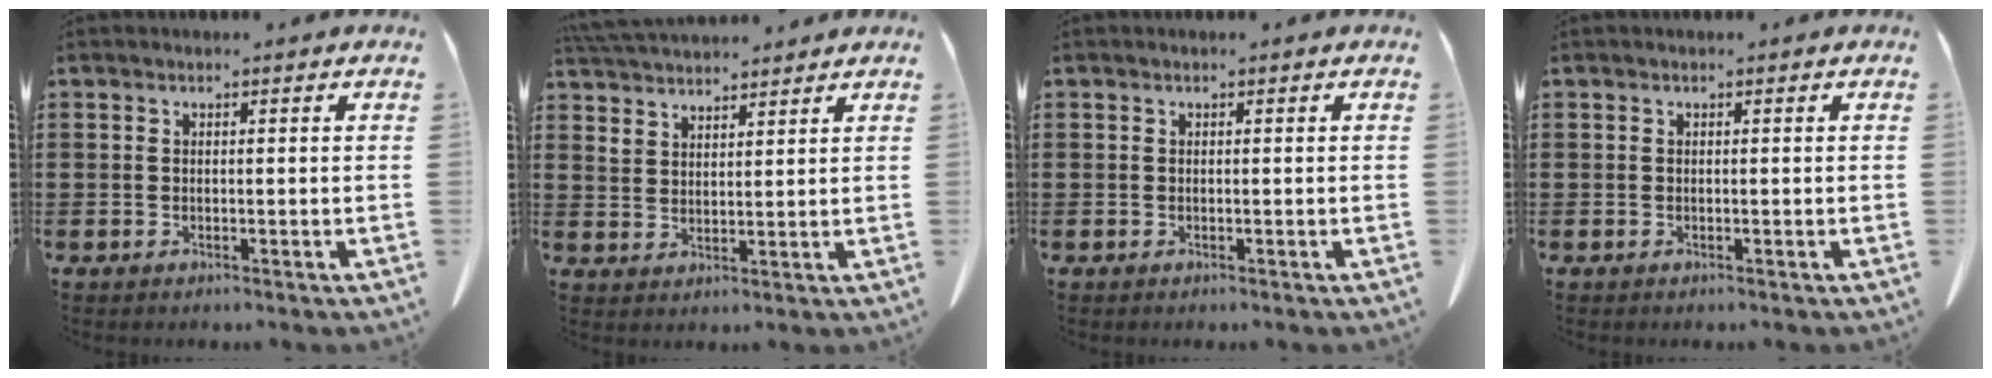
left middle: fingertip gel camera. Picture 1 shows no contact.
{"total": 4.7, "force": [4.5, 1.2, 0.7], "torque": [-0.029, -0.009, 0.086]}
{"total": 0.0}
{"total": 0.0}